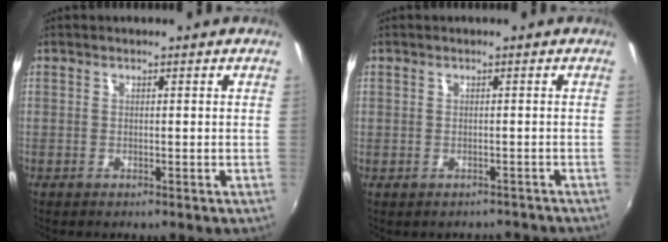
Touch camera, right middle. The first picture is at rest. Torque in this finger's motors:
{"motor_torque": [-0.83, -0.84, -1.02, -0.21]}